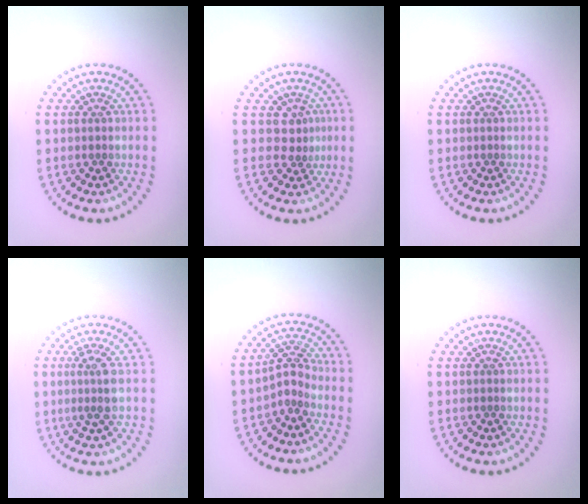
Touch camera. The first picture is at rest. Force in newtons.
{"total": 1.8, "press": 1.1, "slide": 1.4}
{"total": 0.0}
{"total": 2.4, "press": 1.9, "slide": 1.5}
{"total": 2.1, "press": 1.4, "slide": 1.5}
{"total": 0.0}